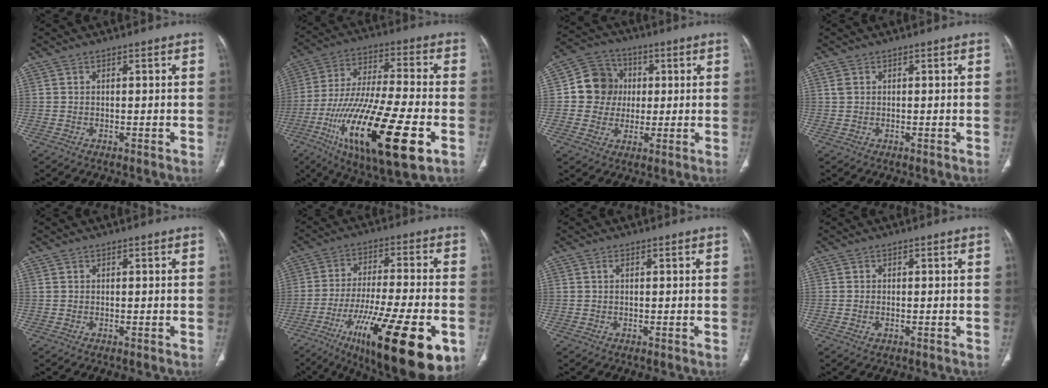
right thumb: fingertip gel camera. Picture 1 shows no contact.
{"total": 27.3, "force": [-9.7, 7.9, 24.2], "torque": [-0.475, -0.004, -0.160]}
{"total": 10.0, "force": [0.9, 9.4, 3.4], "torque": [-0.022, 0.011, 0.008]}
{"total": 1.1, "force": [0.5, 0.7, 0.6], "torque": [-0.015, 0.007, 0.014]}
{"total": 0.0}
{"total": 24.3, "force": [-10.4, 6.6, 21.0], "torque": [-0.314, 0.014, -0.156]}
{"total": 0.8, "force": [0.3, 0.3, 0.6], "torque": [-0.014, 0.004, 0.005]}
{"total": 1.0, "force": [-0.4, 0.6, 0.8], "torque": [-0.018, 0.003, -0.005]}